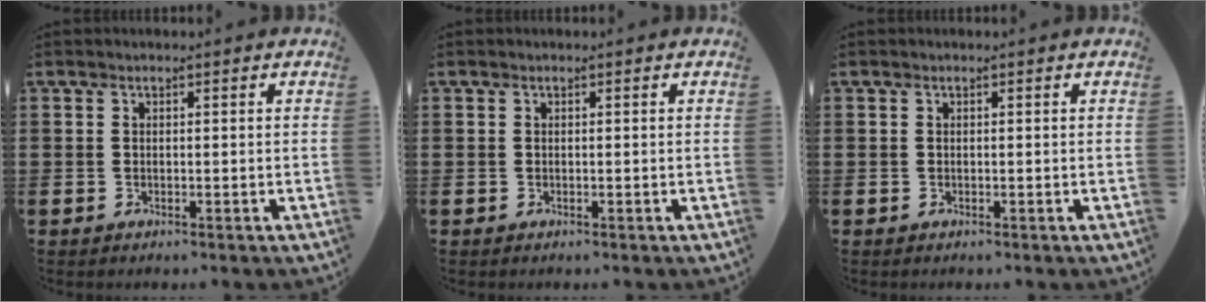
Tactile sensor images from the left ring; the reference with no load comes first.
{"total": 0.0}
{"total": 0.0}